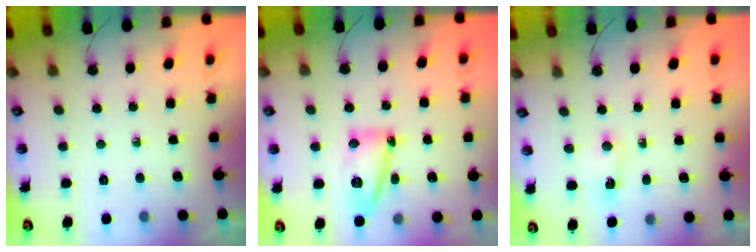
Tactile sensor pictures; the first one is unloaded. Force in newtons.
{"total": 13.3, "press": 13.3, "slide": 1.1}
{"total": 2.0, "press": 1.6, "slide": 1.2}